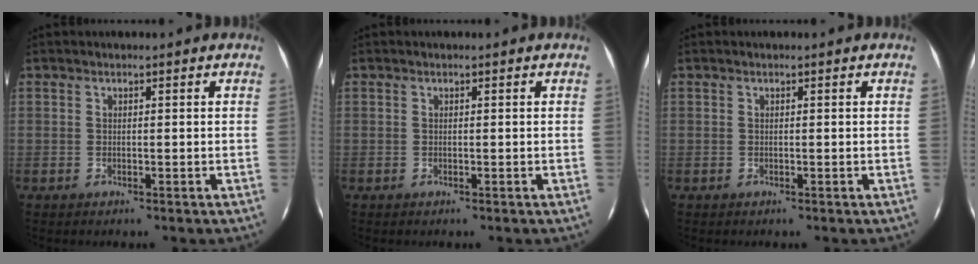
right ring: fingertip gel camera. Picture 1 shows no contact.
{"total": 0.0}
{"total": 0.0}